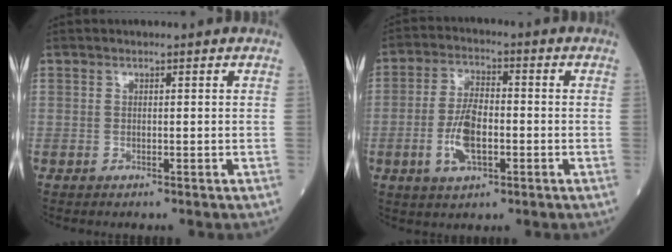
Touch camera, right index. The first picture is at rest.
{"total": 7.9, "force": [-2.3, 3.4, 6.7], "torque": [-0.142, 0.005, -0.042]}